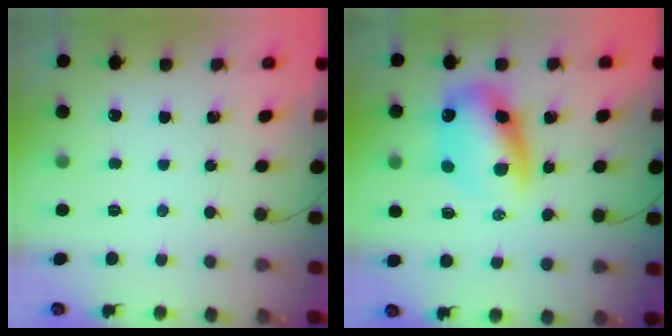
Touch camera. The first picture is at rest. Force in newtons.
{"total": 11.9, "press": 11.4, "slide": 3.4}